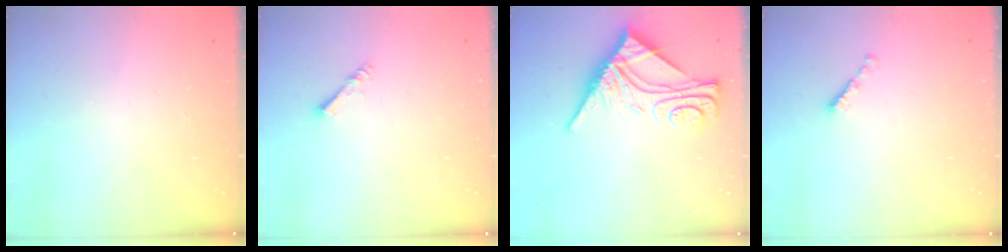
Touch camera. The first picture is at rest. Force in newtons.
{"total": 1.6, "press": 1.5, "slide": 0.3}
{"total": 11.3, "press": 11.2, "slide": 1.4}
{"total": 0.7, "press": 0.5, "slide": 0.4}